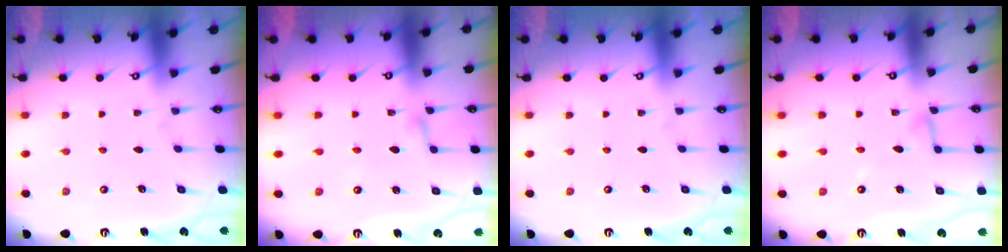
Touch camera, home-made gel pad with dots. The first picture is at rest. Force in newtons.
{"total": 1.8, "press": 1.7, "slide": 0.2}
{"total": 0.0}
{"total": 4.2, "press": 4.2, "slide": 0.2}